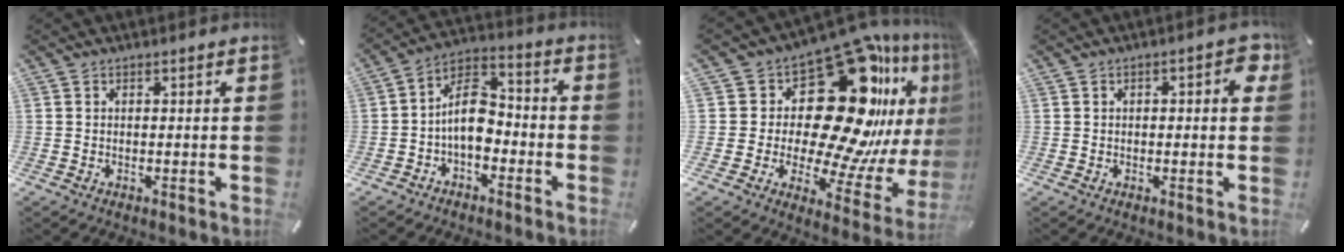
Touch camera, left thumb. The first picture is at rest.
{"total": 10.8, "force": [-2.8, 6.9, 7.9], "torque": [-0.156, 0.019, -0.047]}
{"total": 28.5, "force": [12.3, 15.6, 20.5], "torque": [-0.287, -0.134, 0.226]}
{"total": 4.7, "force": [0.6, 2.2, 4.1], "torque": [-0.044, 0.001, 0.002]}